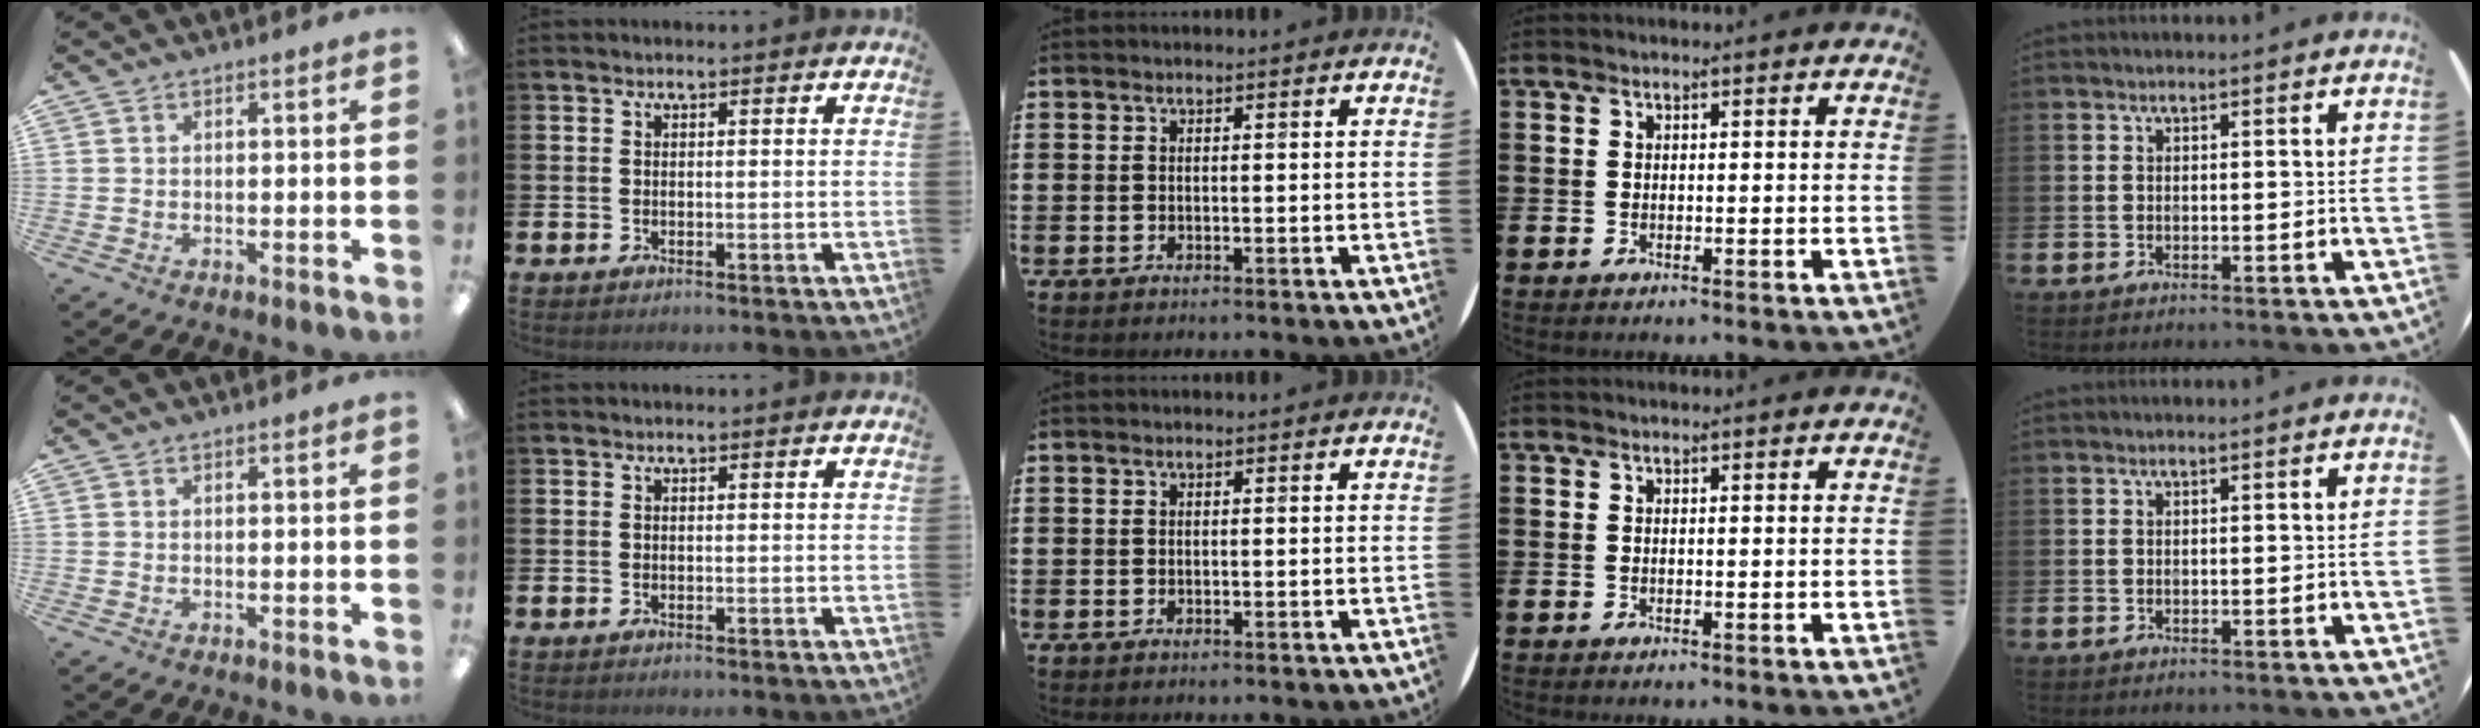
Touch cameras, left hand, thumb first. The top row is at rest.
{}